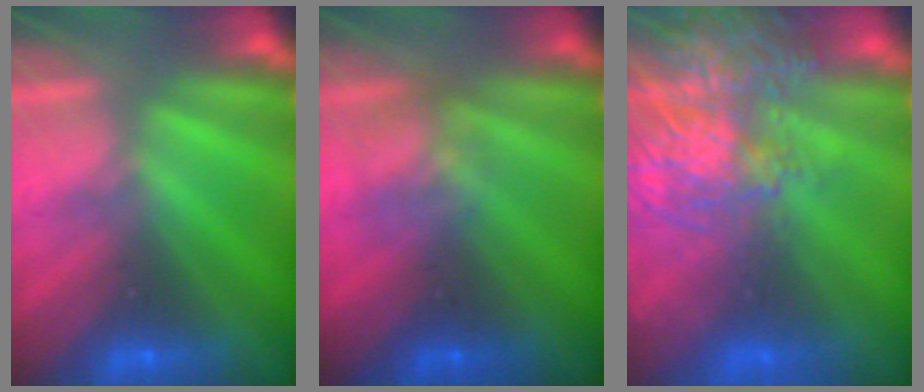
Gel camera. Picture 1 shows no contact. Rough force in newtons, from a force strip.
{"total": 2.4}
{"total": 7.2}